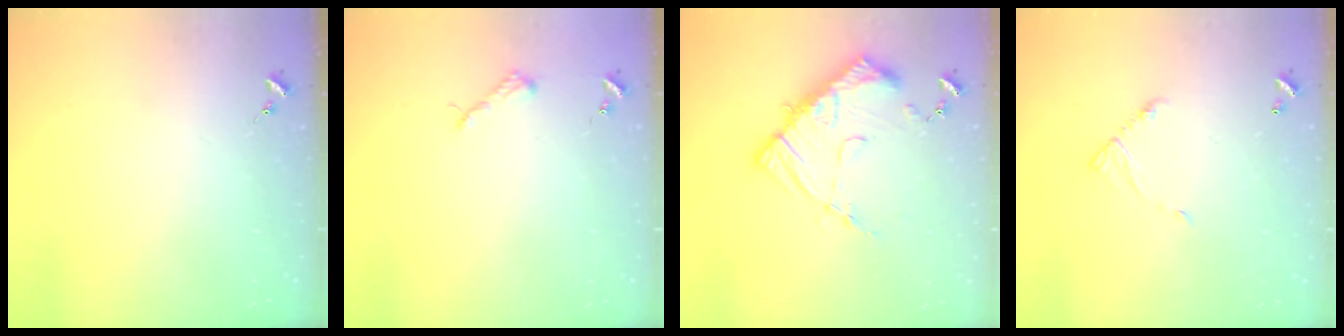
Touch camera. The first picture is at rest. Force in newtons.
{"total": 3.6, "press": 3.6, "slide": 0.4}
{"total": 14.8, "press": 14.7, "slide": 1.4}
{"total": 7.3, "press": 7.3, "slide": 0.6}